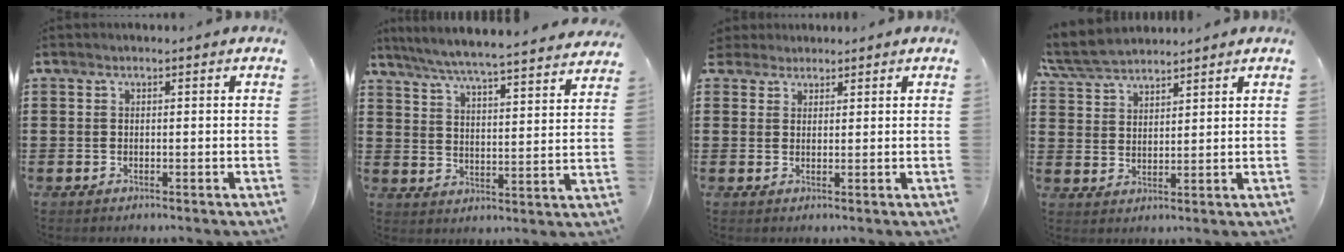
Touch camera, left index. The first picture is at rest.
{"total": 5.6, "force": [5.3, -0.6, 1.7], "torque": [-0.058, -0.043, 0.088]}
{"total": 1.9, "force": [1.5, 1.0, -0.2], "torque": [-0.003, 0.007, 0.031]}
{"total": 5.3, "force": [5.0, 1.2, 1.5], "torque": [-0.048, -0.010, 0.092]}